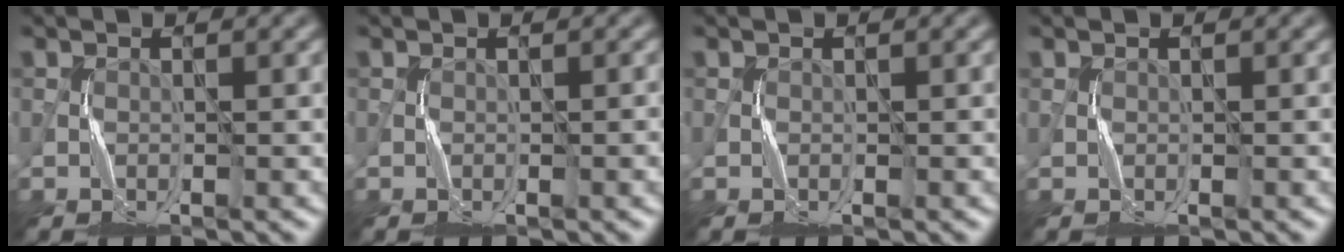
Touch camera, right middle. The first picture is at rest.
{"total": 0.6, "force": [-0.1, 0.0, 0.6], "torque": [-0.009, 0.000, -0.002]}
{"total": 0.0}
{"total": 0.0}